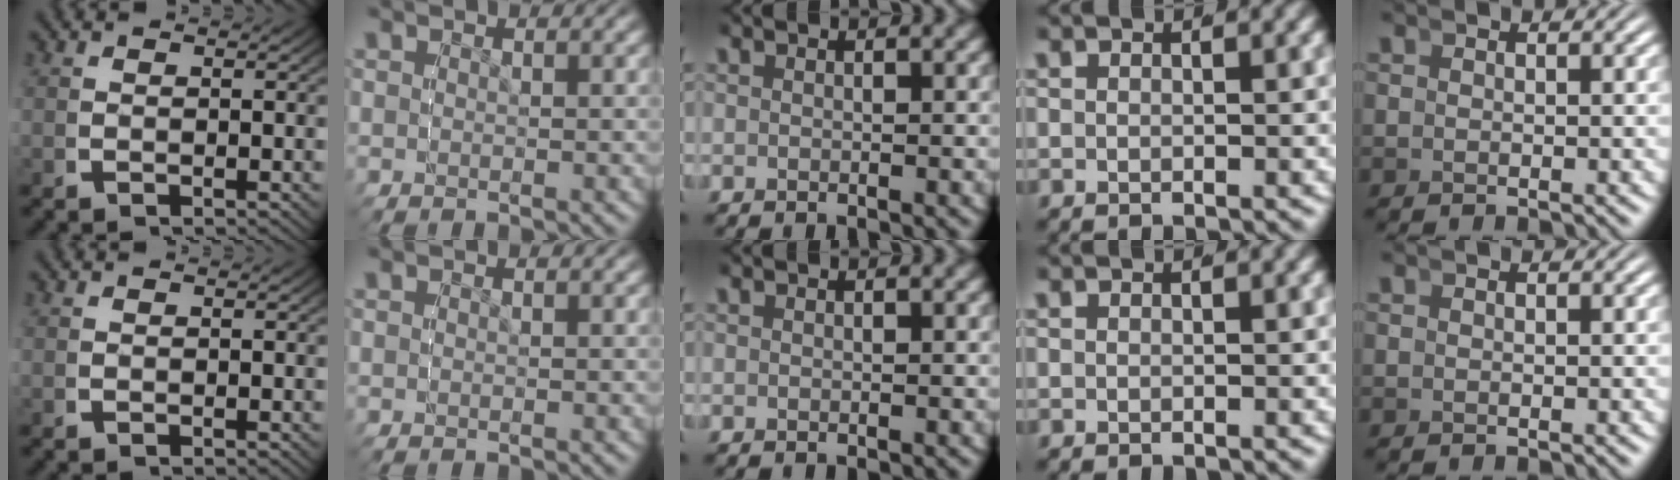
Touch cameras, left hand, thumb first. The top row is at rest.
{}